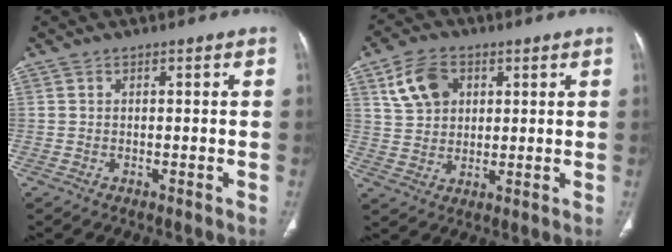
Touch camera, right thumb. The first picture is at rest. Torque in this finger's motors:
{"motor_torque": [-0.69, 0.57, -0.17, 0.26, 0.14]}